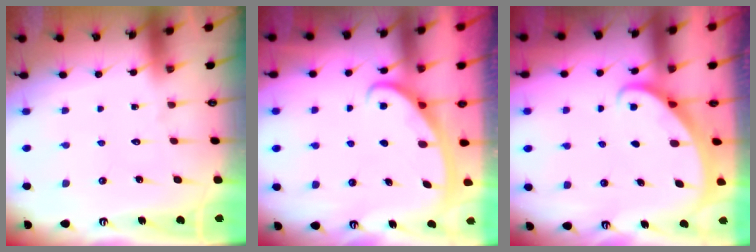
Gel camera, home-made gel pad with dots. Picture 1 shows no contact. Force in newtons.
{"total": 2.8, "press": 2.8, "slide": 0.4}
{"total": 1.8, "press": 1.8, "slide": 0.1}